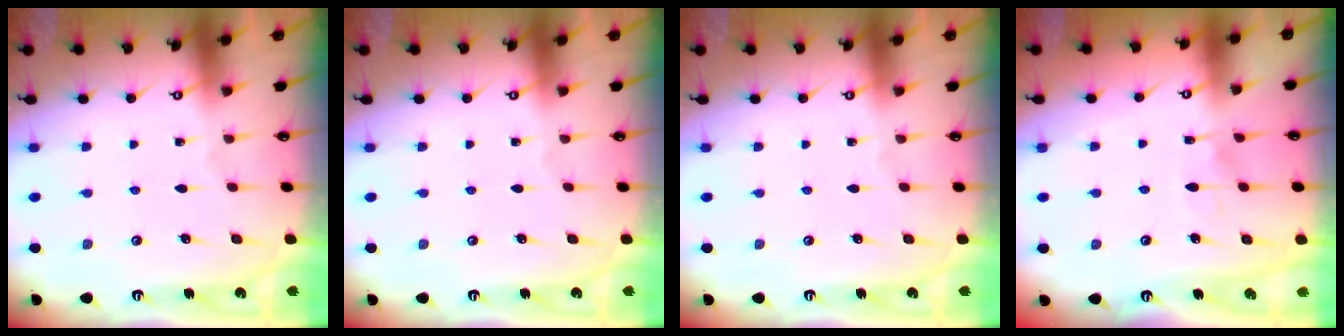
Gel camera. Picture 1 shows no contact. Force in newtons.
{"total": 0.0}
{"total": 0.0}
{"total": 5.6, "press": 5.6, "slide": 0.6}